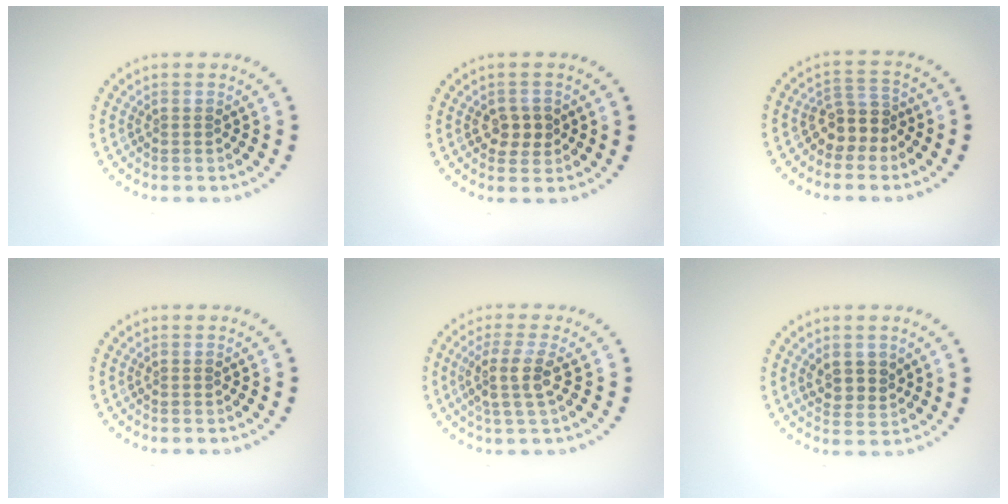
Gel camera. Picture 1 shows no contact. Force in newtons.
{"total": 2.2, "press": 2.2, "slide": 0.3}
{"total": 2.8, "press": 2.3, "slide": 1.5}
{"total": 0.0}
{"total": 3.1, "press": 2.4, "slide": 2.0}
{"total": 2.5, "press": 2.4, "slide": 0.9}